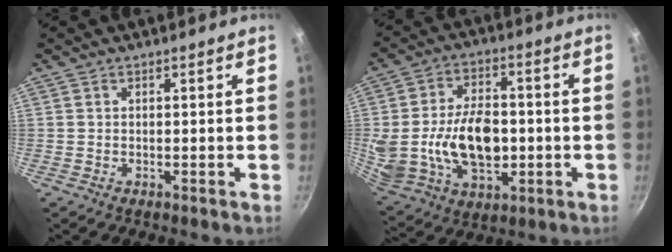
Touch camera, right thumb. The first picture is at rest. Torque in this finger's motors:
{"motor_torque": [1.62, 1.61, 0.99, -0.94, 0.31]}